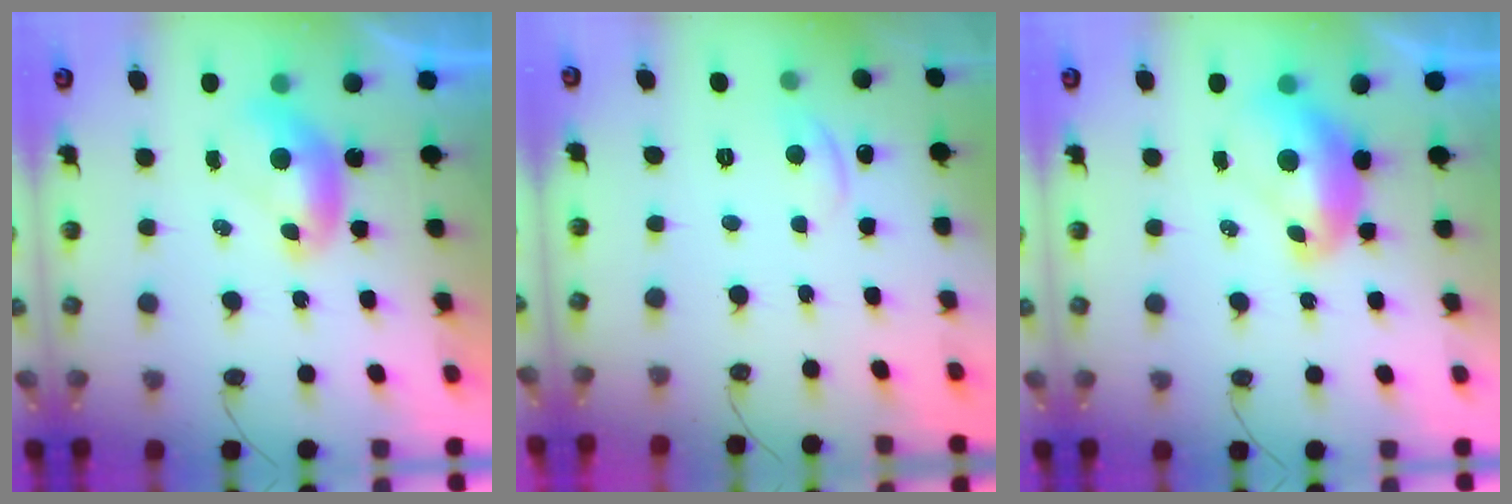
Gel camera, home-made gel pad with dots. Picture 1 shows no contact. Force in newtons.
{"total": 2.1, "press": 2.1, "slide": 0.5}
{"total": 2.4, "press": 2.3, "slide": 0.7}